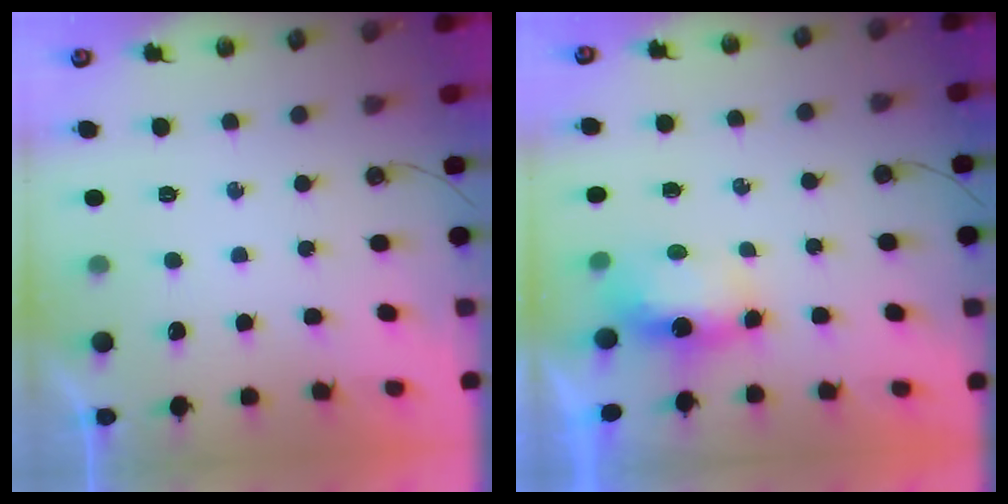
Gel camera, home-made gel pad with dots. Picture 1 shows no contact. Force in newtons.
{"total": 6.3, "press": 6.3, "slide": 0.4}